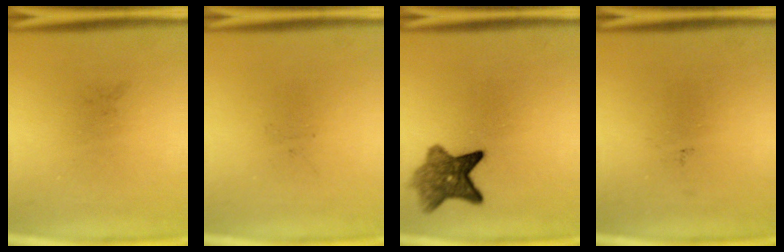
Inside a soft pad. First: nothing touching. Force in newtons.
{"total": 0.0}
{"total": 6.8}
{"total": 0.0}